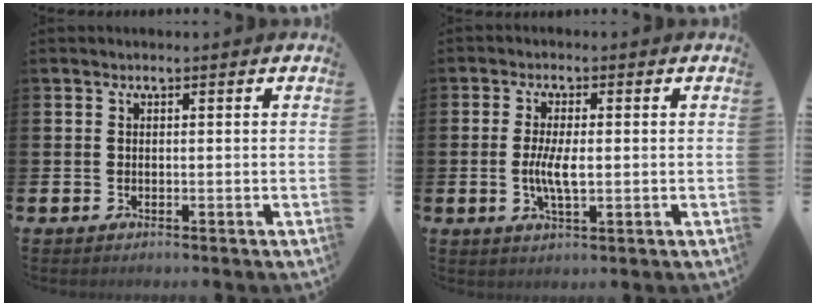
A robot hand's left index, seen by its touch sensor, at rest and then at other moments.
{"total": 4.5, "force": [-0.2, 1.5, 4.2], "torque": [-0.082, 0.001, -0.007]}